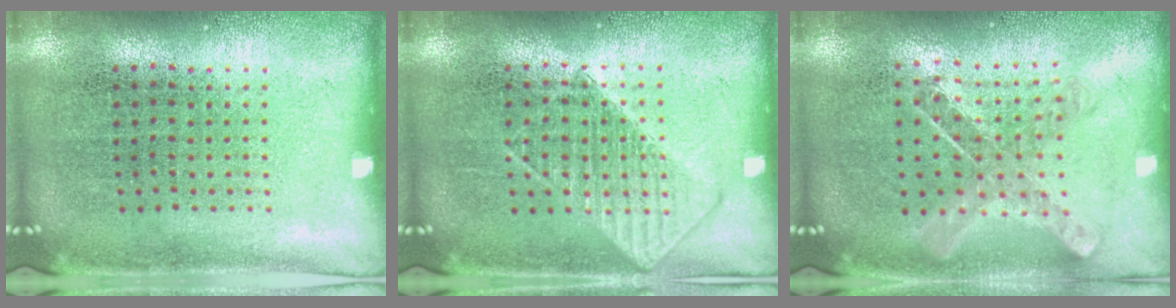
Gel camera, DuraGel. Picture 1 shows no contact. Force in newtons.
{"total": 2.2, "press": 2.1, "slide": 0.4}
{"total": 0.9, "press": 0.9, "slide": 0.1}